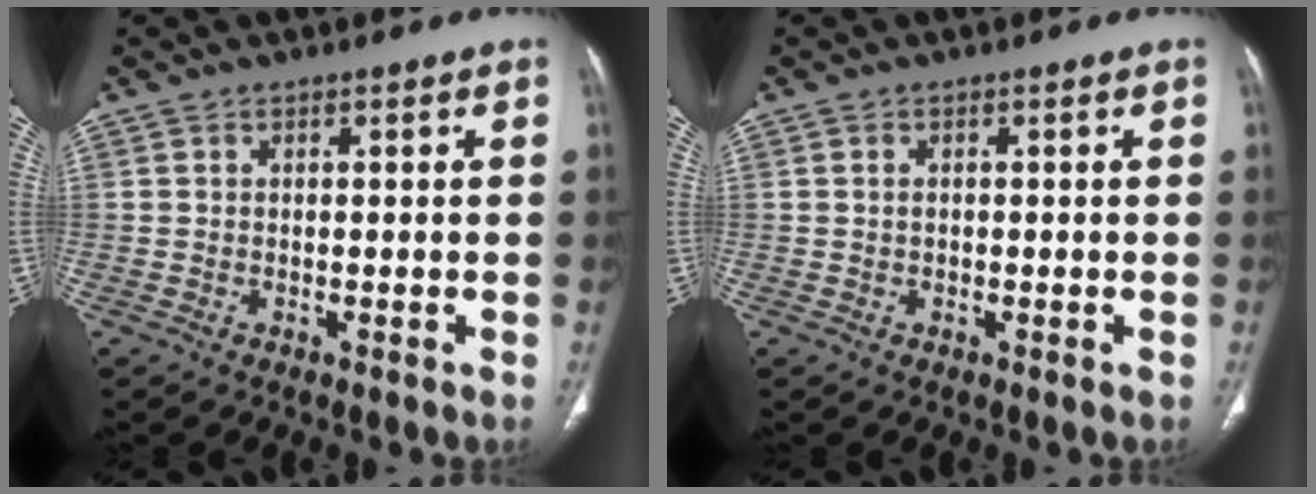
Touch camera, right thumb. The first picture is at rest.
{"total": 0.8, "force": [0.1, 0.6, 0.5], "torque": [-0.011, 0.003, 0.004]}